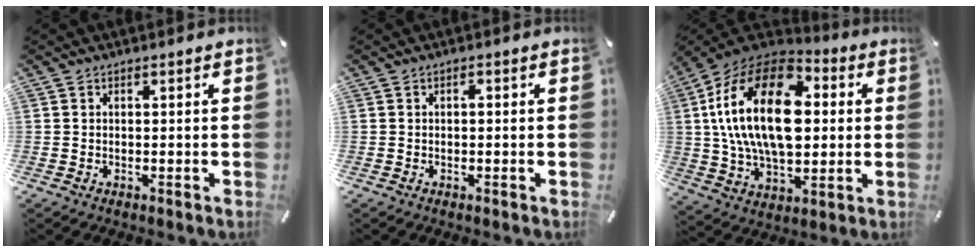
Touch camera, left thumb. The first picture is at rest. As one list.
[{"total": 0.6, "force": [-0.1, 0.3, 0.5], "torque": [-0.011, 0.002, -0.003]}, {"total": 26.3, "force": [3.5, 16.2, 20.4], "torque": [-0.415, 0.009, 0.055]}]